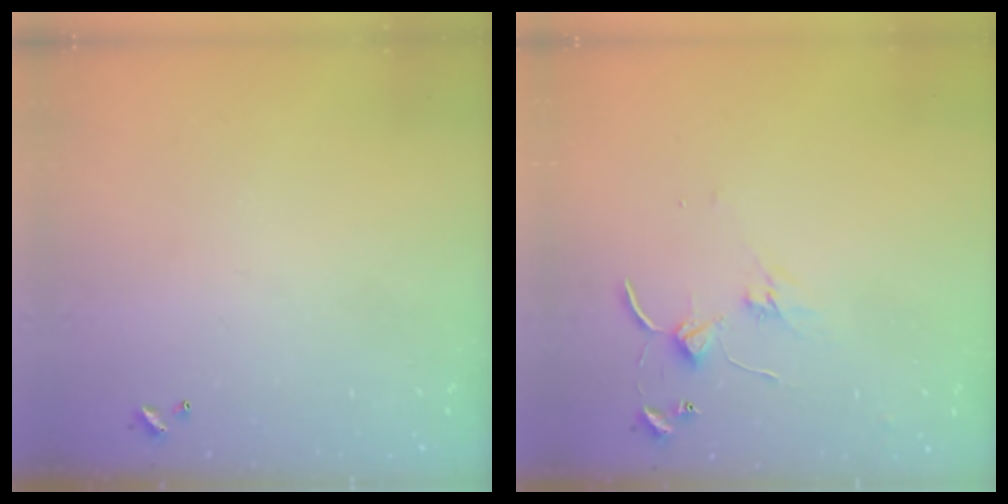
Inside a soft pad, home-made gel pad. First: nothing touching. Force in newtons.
{"total": 1.4, "press": 1.3, "slide": 0.2}